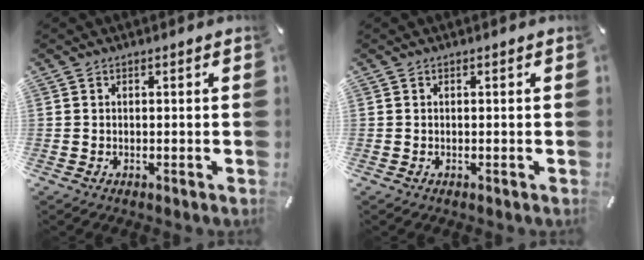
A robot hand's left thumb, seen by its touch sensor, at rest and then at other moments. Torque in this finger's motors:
{"motor_torque": [0.00, 0.00, -0.02, -0.02, 0.00]}